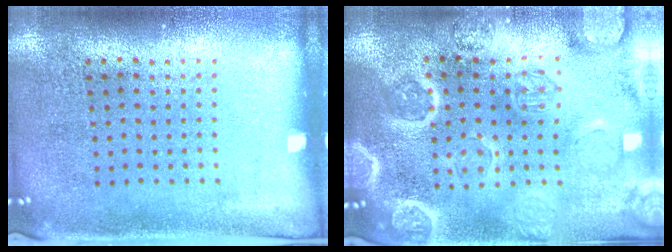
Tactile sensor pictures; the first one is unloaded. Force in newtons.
{"total": 3.9, "press": 3.6, "slide": 1.4}